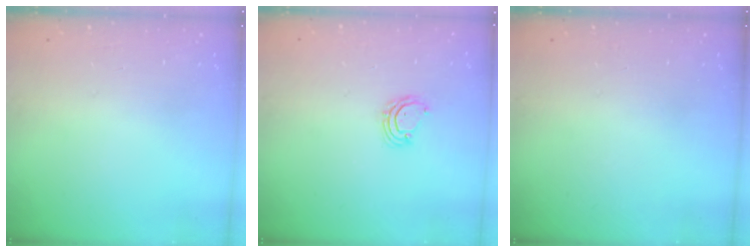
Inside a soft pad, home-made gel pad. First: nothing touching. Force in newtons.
{"total": 5.0, "press": 5.0, "slide": 0.4}
{"total": 0.0}